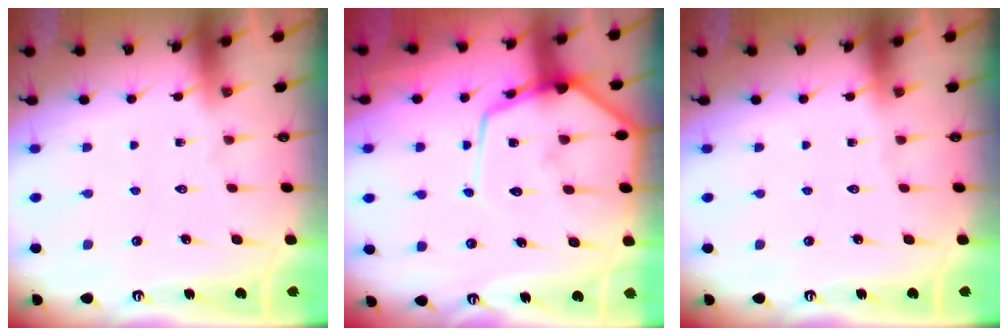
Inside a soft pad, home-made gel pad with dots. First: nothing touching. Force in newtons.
{"total": 14.9, "press": 14.9, "slide": 1.1}
{"total": 0.0}